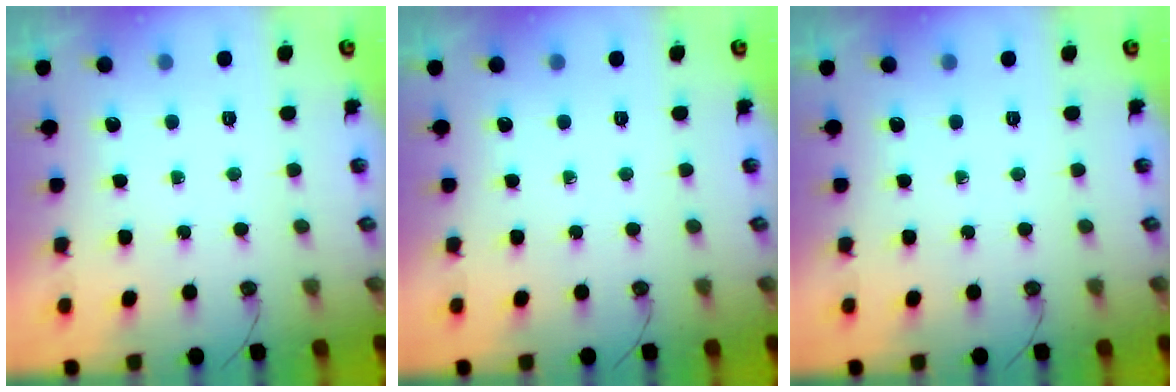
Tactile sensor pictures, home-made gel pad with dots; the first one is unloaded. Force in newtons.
{"total": 0.0}
{"total": 0.0}